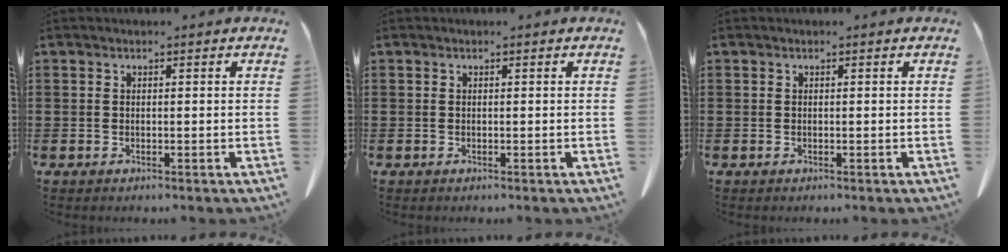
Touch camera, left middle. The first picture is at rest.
{"total": 0.0}
{"total": 0.0}